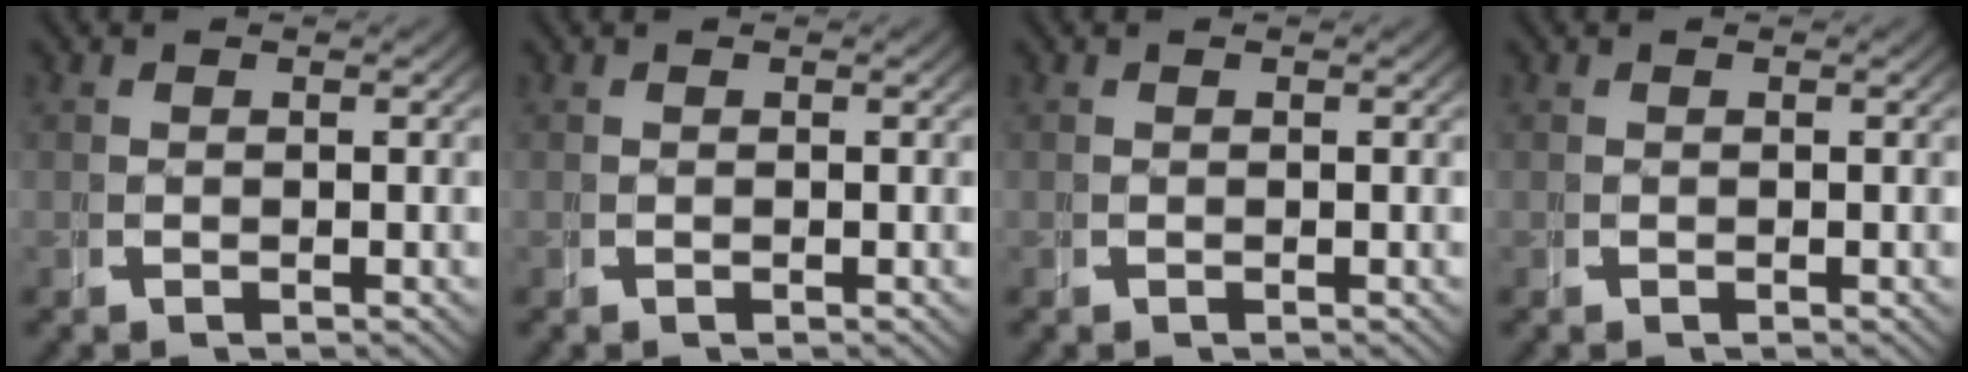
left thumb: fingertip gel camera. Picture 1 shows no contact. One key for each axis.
{"total": 0.0}
{"total": 0.0}
{"total": 0.0}